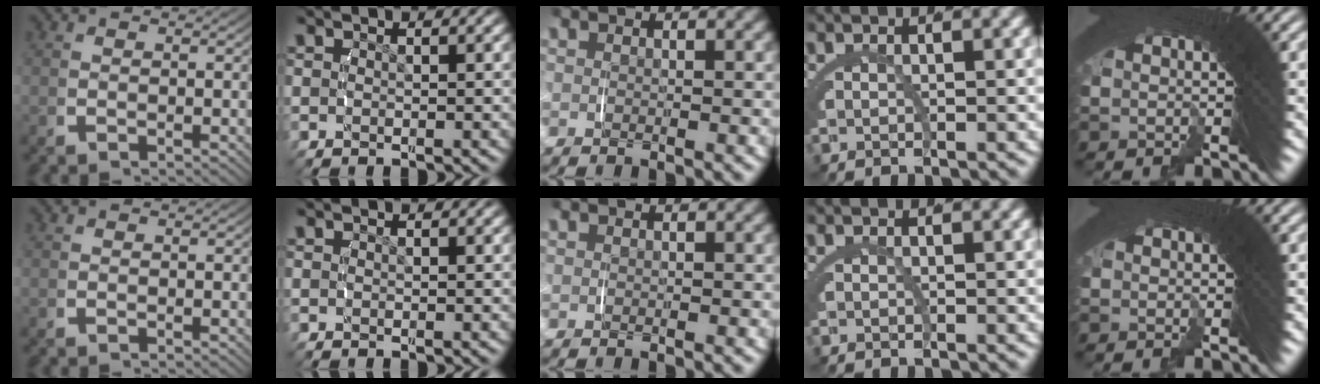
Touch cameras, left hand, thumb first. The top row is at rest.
{}